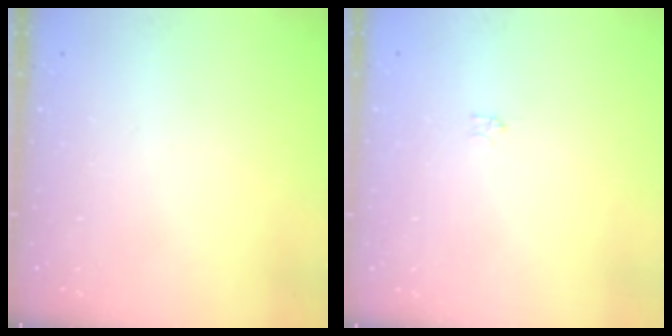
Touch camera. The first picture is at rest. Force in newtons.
{"total": 0.0}